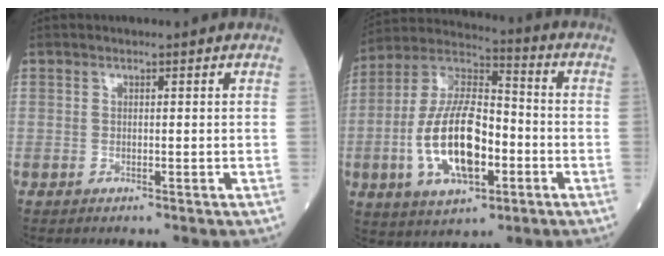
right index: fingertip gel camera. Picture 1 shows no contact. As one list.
[{"total": 16.6, "force": [-4.0, 6.9, 14.6], "torque": [-0.295, 0.009, -0.071]}]